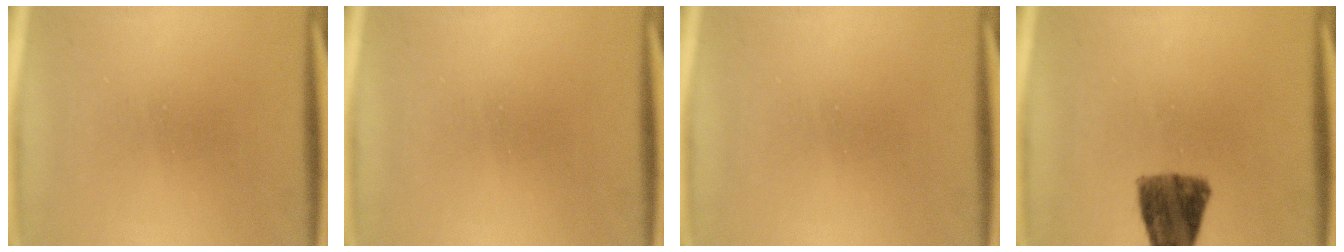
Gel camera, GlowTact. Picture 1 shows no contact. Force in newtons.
{"total": 0.0}
{"total": 0.0}
{"total": 8.4}